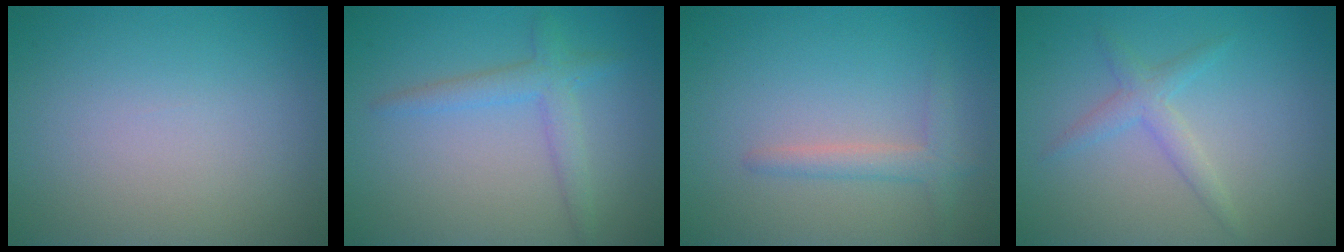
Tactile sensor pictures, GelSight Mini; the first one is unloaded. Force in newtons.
{"total": 2.5, "press": 2.5, "slide": 0.1}
{"total": 1.9, "press": 1.9, "slide": 0.2}
{"total": 1.4, "press": 1.4, "slide": 0.0}